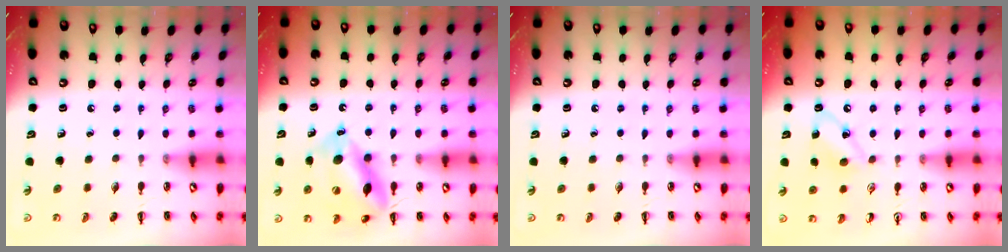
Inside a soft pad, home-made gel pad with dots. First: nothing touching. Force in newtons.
{"total": 14.4, "press": 14.3, "slide": 1.7}
{"total": 0.0}
{"total": 6.7, "press": 6.5, "slide": 1.5}